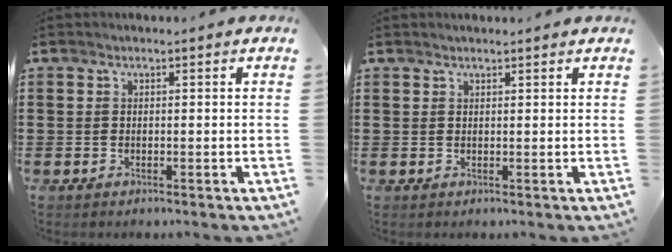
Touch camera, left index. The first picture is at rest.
{"total": 0.8, "force": [0.7, 0.0, 0.2], "torque": [-0.006, -0.002, 0.015]}